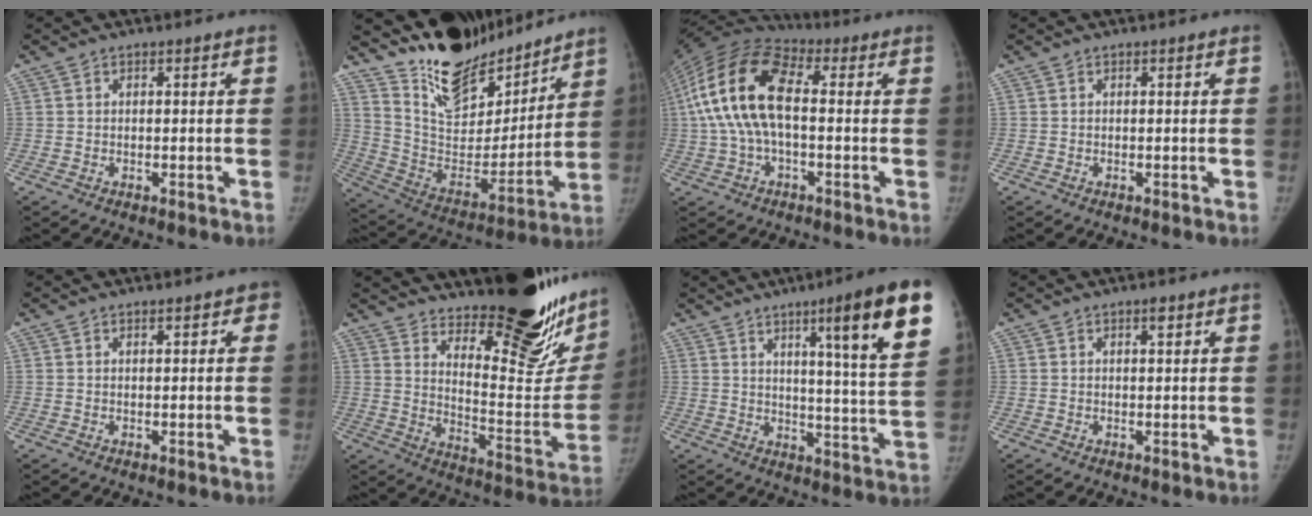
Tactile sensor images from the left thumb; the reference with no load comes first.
{"total": 19.8, "force": [17.2, 7.0, 6.8], "torque": [-0.059, -0.117, 0.304]}
{"total": 16.5, "force": [1.0, 8.4, 14.1], "torque": [-0.292, 0.040, 0.008]}
{"total": 0.0}
{"total": 2.2, "force": [1.1, 1.0, 1.6], "torque": [-0.006, 0.001, 0.009]}
{"total": 29.9, "force": [22.5, 8.6, 17.8], "torque": [-0.220, -0.158, 0.306]}
{"total": 17.7, "force": [9.0, 1.7, 15.2], "torque": [-0.185, -0.039, 0.124]}
{"total": 1.2, "force": [0.7, 0.4, 0.9], "torque": [-0.010, -0.001, 0.010]}